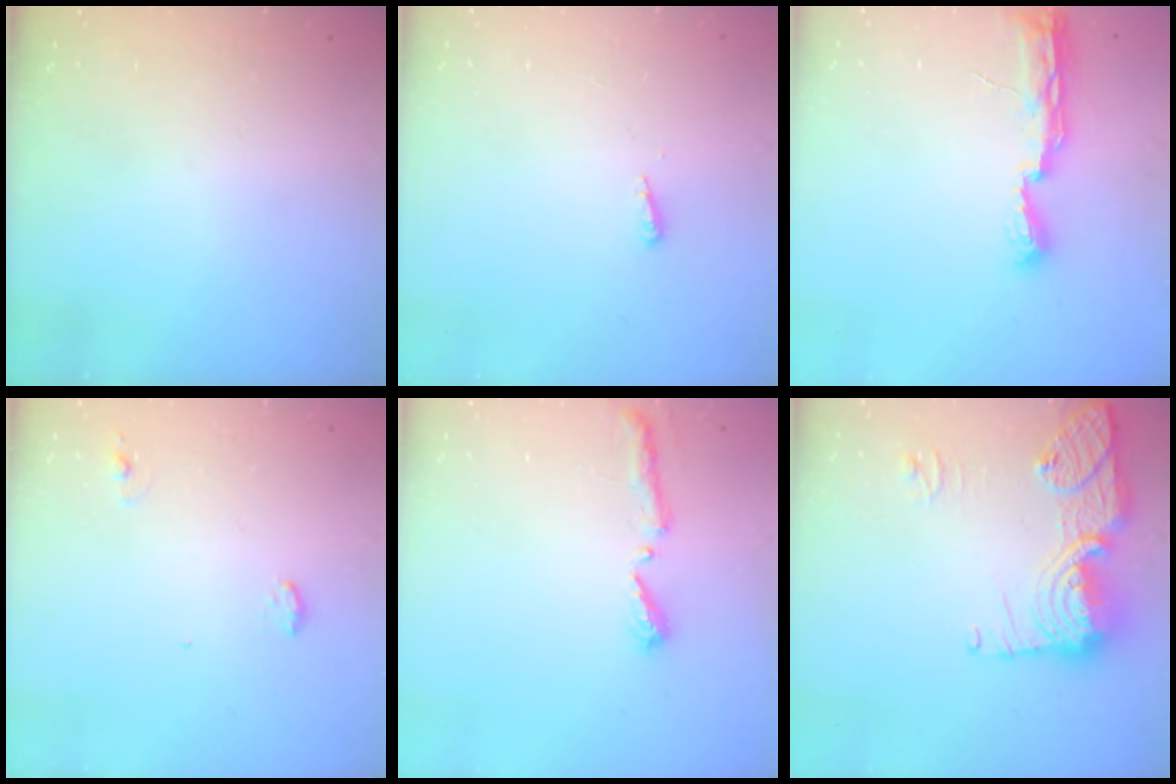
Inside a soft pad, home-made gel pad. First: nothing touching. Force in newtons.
{"total": 3.8, "press": 3.7, "slide": 0.6}
{"total": 8.9, "press": 8.5, "slide": 2.3}
{"total": 5.1, "press": 4.5, "slide": 2.4}
{"total": 5.1, "press": 5.0, "slide": 0.6}
{"total": 15.6, "press": 15.6, "slide": 1.3}